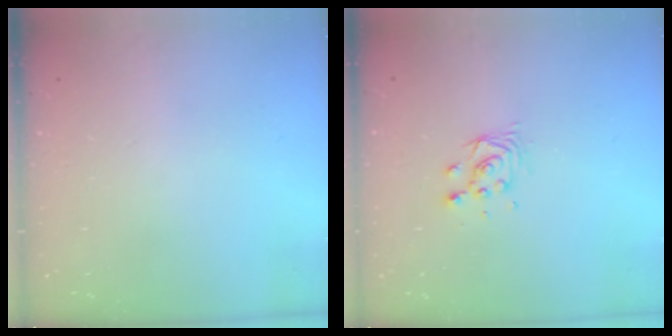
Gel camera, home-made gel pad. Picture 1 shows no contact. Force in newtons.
{"total": 4.1, "press": 4.1, "slide": 0.4}